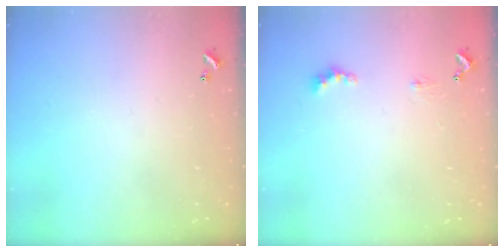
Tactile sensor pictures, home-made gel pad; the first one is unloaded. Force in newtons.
{"total": 2.0, "press": 1.9, "slide": 0.4}